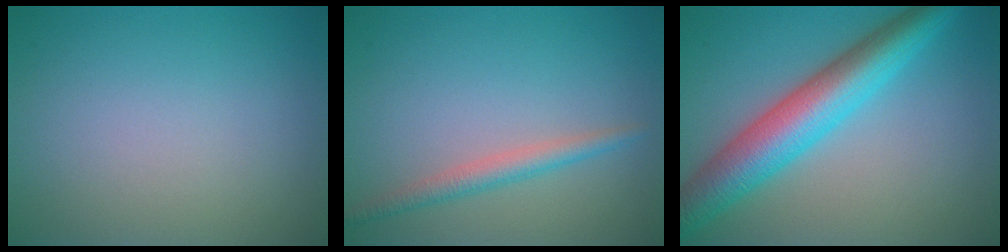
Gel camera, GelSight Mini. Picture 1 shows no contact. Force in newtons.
{"total": 2.2, "press": 2.1, "slide": 0.0}
{"total": 7.9, "press": 7.9, "slide": 0.1}